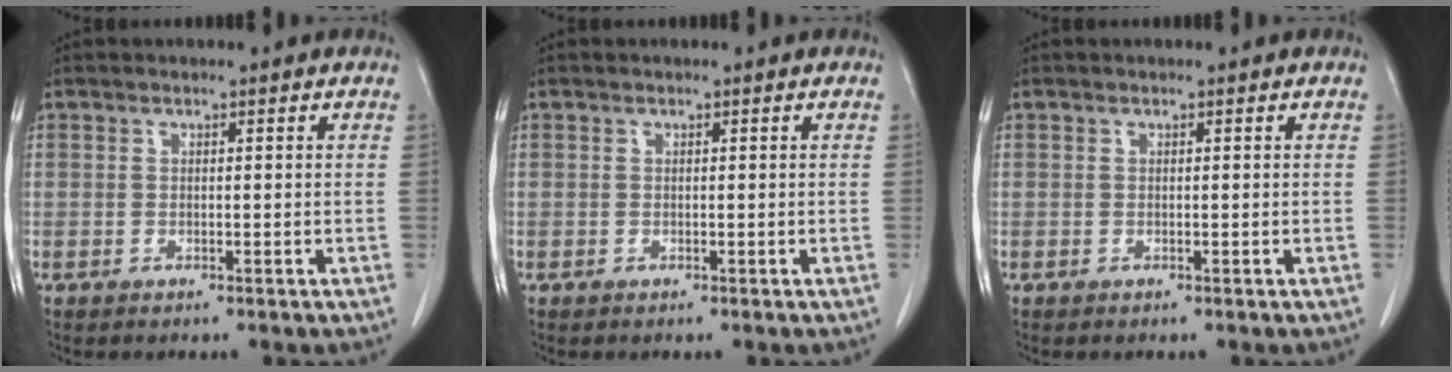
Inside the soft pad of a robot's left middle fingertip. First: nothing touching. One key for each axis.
{"total": 0.0}
{"total": 0.0}